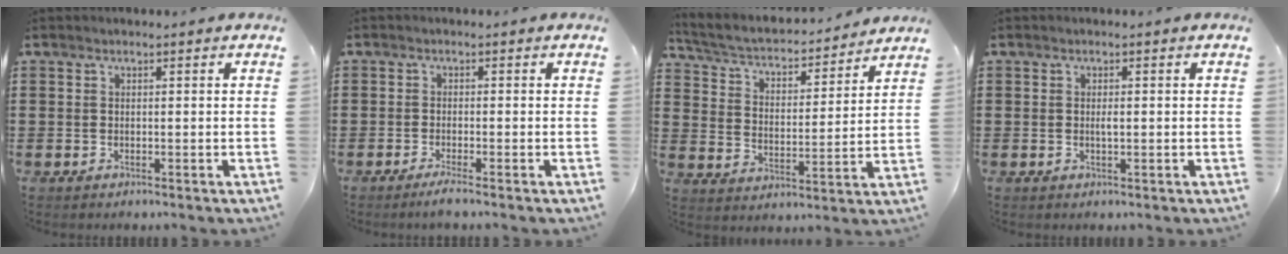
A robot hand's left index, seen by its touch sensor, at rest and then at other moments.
{"total": 1.7, "force": [-1.1, -0.2, 1.2], "torque": [-0.020, -0.001, -0.021]}
{"total": 3.5, "force": [3.1, 1.0, 1.3], "torque": [-0.044, -0.027, 0.045]}
{"total": 1.1, "force": [0.0, 0.3, 1.0], "torque": [-0.022, -0.003, 0.001]}